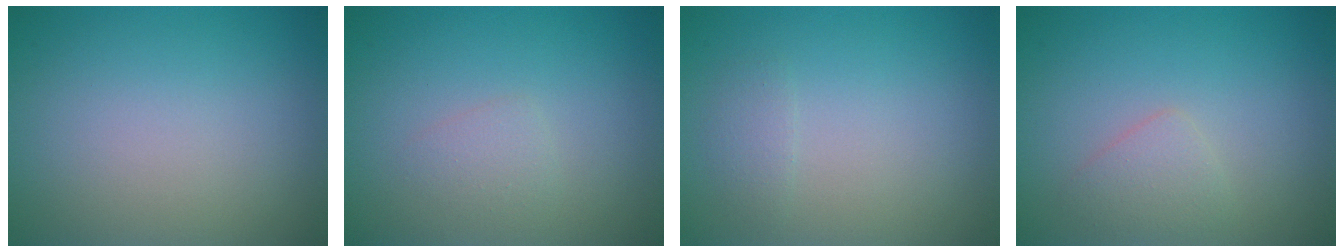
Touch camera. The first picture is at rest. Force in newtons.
{"total": 1.1, "press": 1.1, "slide": 0.1}
{"total": 0.9, "press": 0.9, "slide": 0.0}
{"total": 1.6, "press": 1.6, "slide": 0.1}